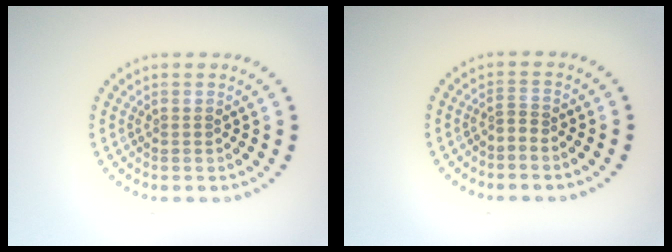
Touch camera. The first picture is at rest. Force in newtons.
{"total": 0.9, "press": 0.3, "slide": 0.9}